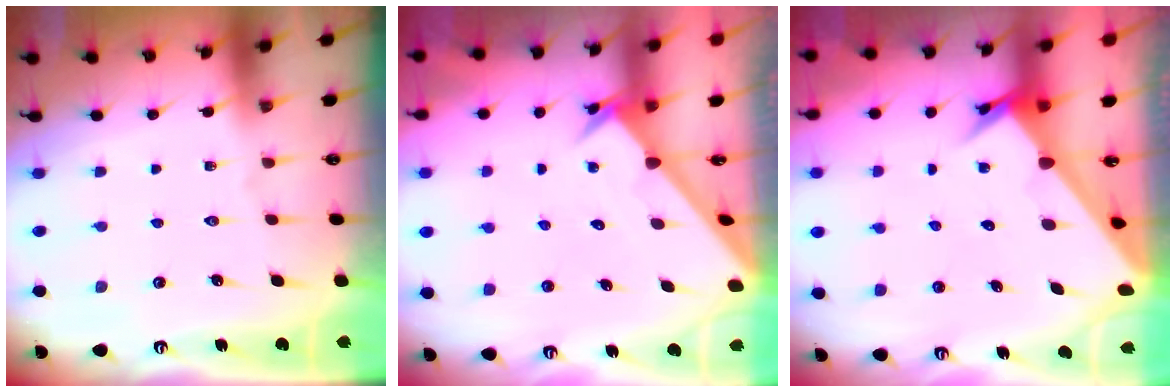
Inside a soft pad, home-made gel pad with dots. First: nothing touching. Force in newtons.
{"total": 2.7, "press": 2.7, "slide": 0.2}
{"total": 3.4, "press": 3.4, "slide": 0.3}